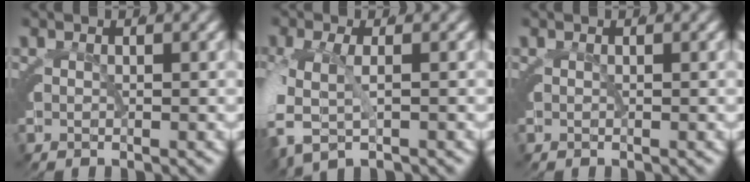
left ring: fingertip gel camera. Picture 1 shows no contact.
{"total": 3.3, "force": [-1.7, 2.5, 1.5], "torque": [-0.061, -0.022, -0.019]}
{"total": 0.0}